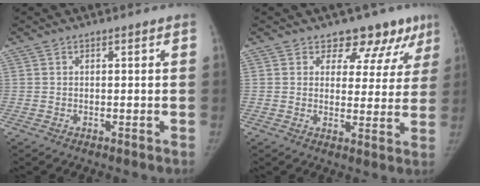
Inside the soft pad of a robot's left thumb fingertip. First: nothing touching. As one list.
[{"total": 10.2, "force": [7.4, 6.4, 2.9], "torque": [0.023, -0.032, 0.073]}]